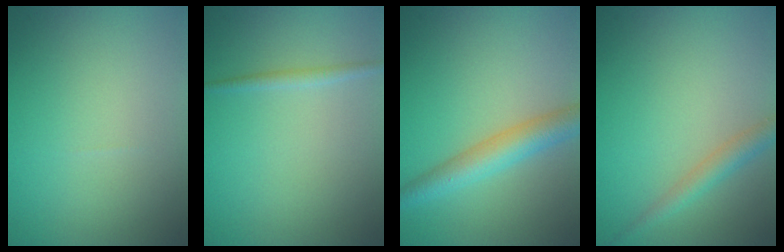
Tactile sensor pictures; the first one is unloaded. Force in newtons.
{"total": 1.0, "press": 1.0, "slide": 0.0}
{"total": 4.2, "press": 4.2, "slide": 0.2}
{"total": 2.1, "press": 2.1, "slide": 0.0}